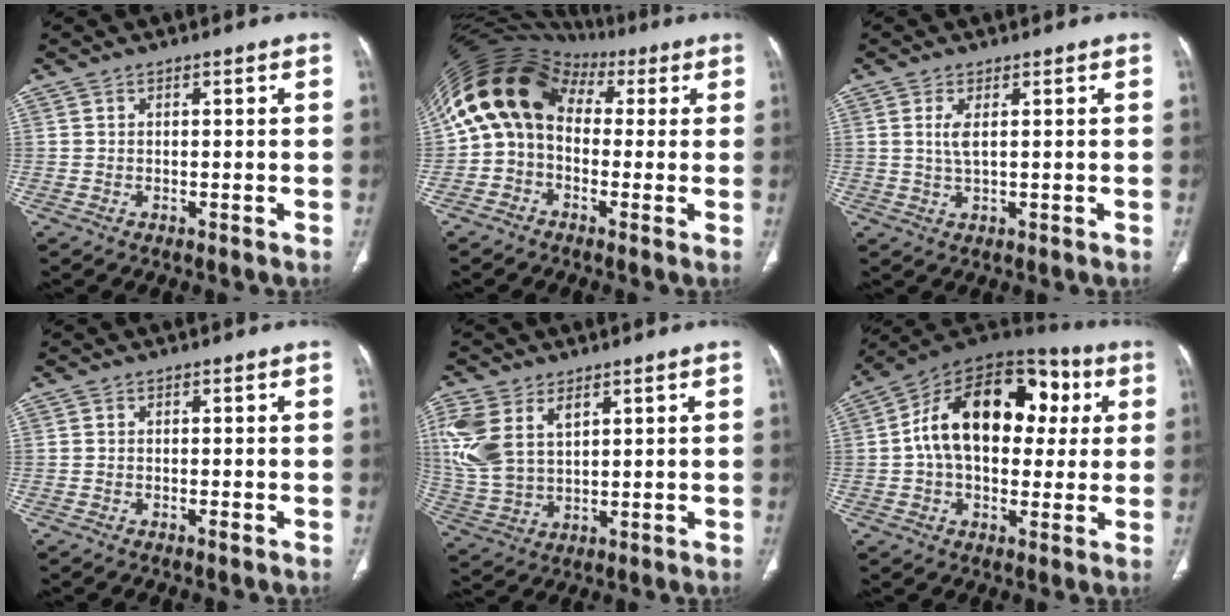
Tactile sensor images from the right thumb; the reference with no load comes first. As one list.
[{"total": 15.1, "force": [1.9, 11.8, 9.2], "torque": [-0.163, 0.062, 0.026]}, {"total": 2.9, "force": [0.8, 0.9, 2.7], "torque": [-0.068, -0.004, 0.021]}, {"total": 0.5, "force": [-0.3, 0.2, 0.4], "torque": [-0.007, -0.001, -0.005]}, {"total": 13.4, "force": [5.4, 8.3, 9.1], "torque": [-0.213, -0.008, 0.122]}, {"total": 22.5, "force": [3.5, 14.4, 16.9], "torque": [-0.244, 0.033, 0.044]}]